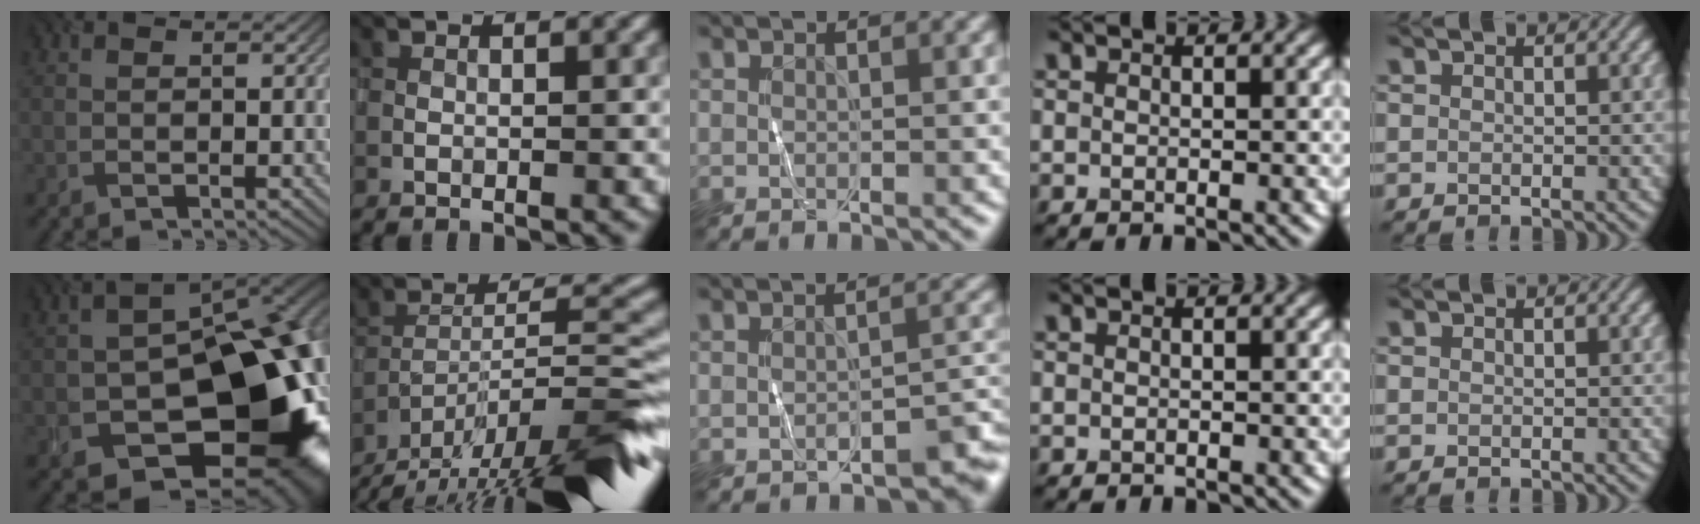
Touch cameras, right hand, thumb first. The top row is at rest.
{"thumb": {"total": 19.4, "force": [-6.5, 12.3, 13.5], "torque": [-0.148, -0.016, -0.082]}, "index": {"total": 14.9, "force": [-12.2, 3.0, 8.1], "torque": [-0.125, -0.001, -0.187]}, "middle": {"total": 2.5, "force": [-1.6, 1.2, 1.5], "torque": [-0.017, -0.001, -0.017]}}